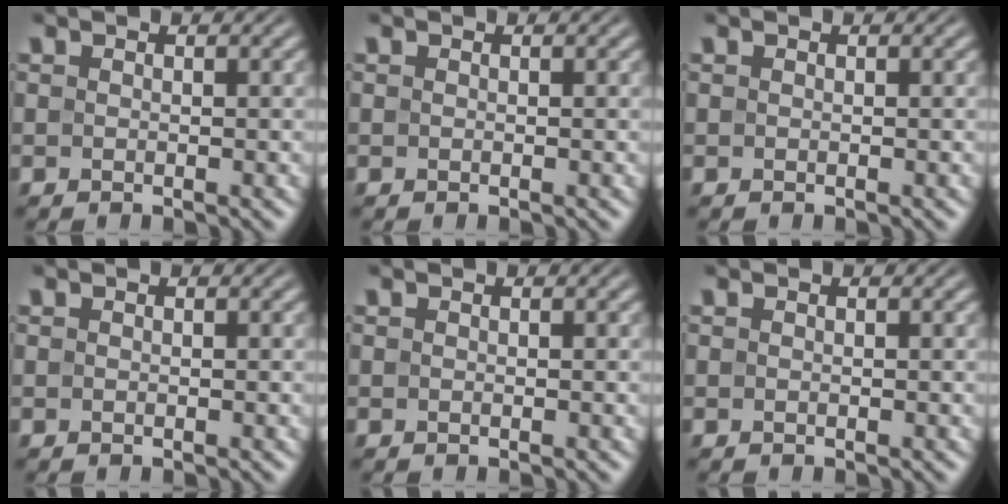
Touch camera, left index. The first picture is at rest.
{"total": 0.0}
{"total": 0.0}
{"total": 0.0}
{"total": 0.0}
{"total": 0.0}